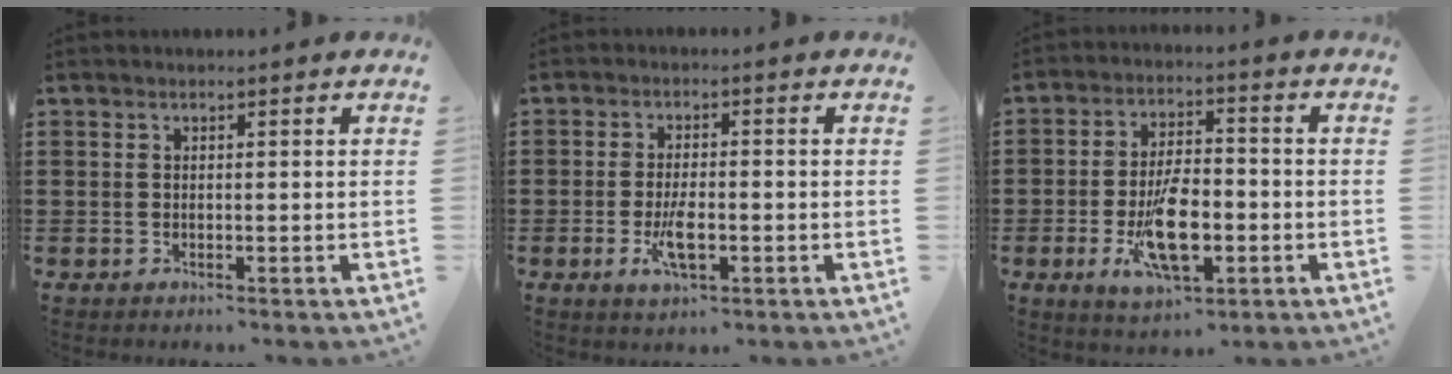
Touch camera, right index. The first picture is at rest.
{"total": 5.0, "force": [-1.5, 1.6, 4.4], "torque": [-0.096, -0.007, -0.030]}
{"total": 10.5, "force": [-3.1, 4.3, 9.1], "torque": [-0.179, -0.015, -0.053]}